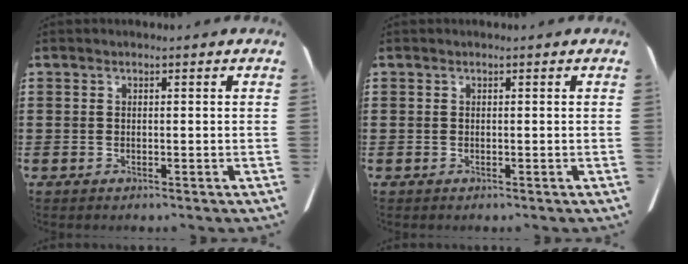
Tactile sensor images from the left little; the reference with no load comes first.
{"total": 0.0}